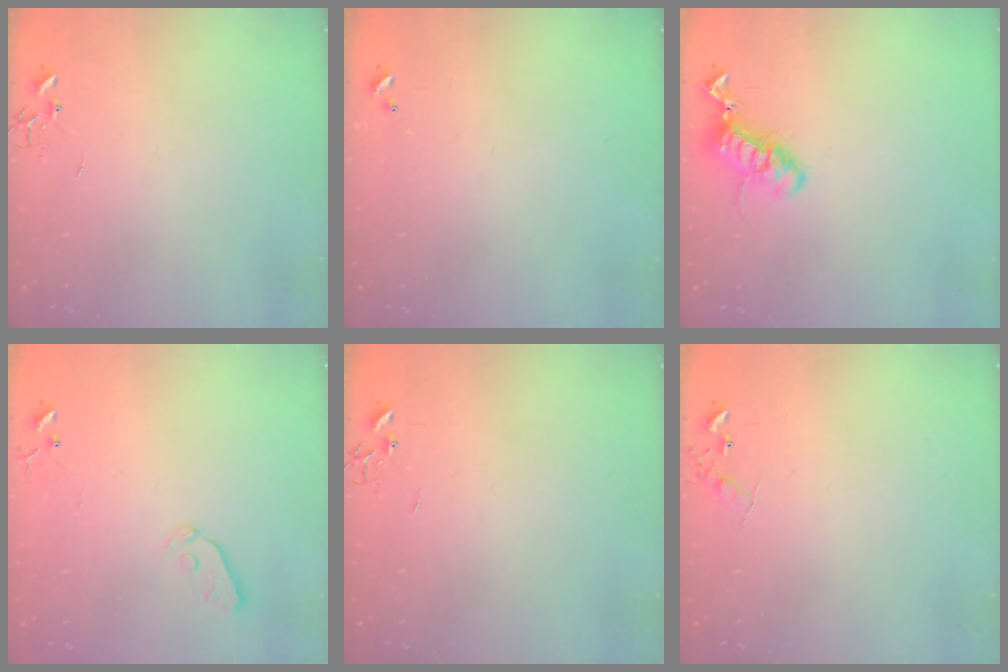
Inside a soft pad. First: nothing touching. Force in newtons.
{"total": 0.0}
{"total": 13.8, "press": 13.8, "slide": 0.7}
{"total": 3.8, "press": 3.7, "slide": 0.7}
{"total": 0.0}
{"total": 7.0, "press": 7.0, "slide": 0.8}